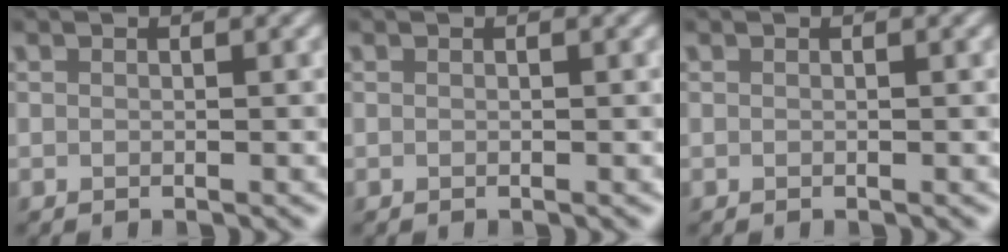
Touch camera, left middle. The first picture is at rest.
{"total": 0.0}
{"total": 0.0}